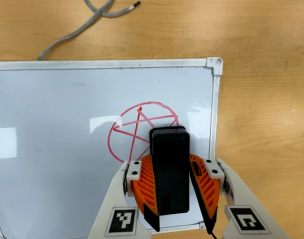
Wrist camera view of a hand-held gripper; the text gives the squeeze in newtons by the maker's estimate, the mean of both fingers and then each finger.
{"total": 12.9, "left": 13.6, "right": 12.2}